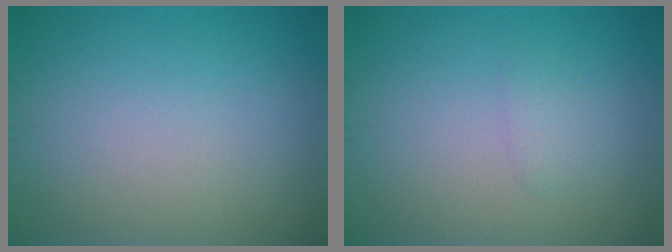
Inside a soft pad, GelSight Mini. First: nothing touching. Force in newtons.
{"total": 1.0, "press": 1.0, "slide": 0.1}